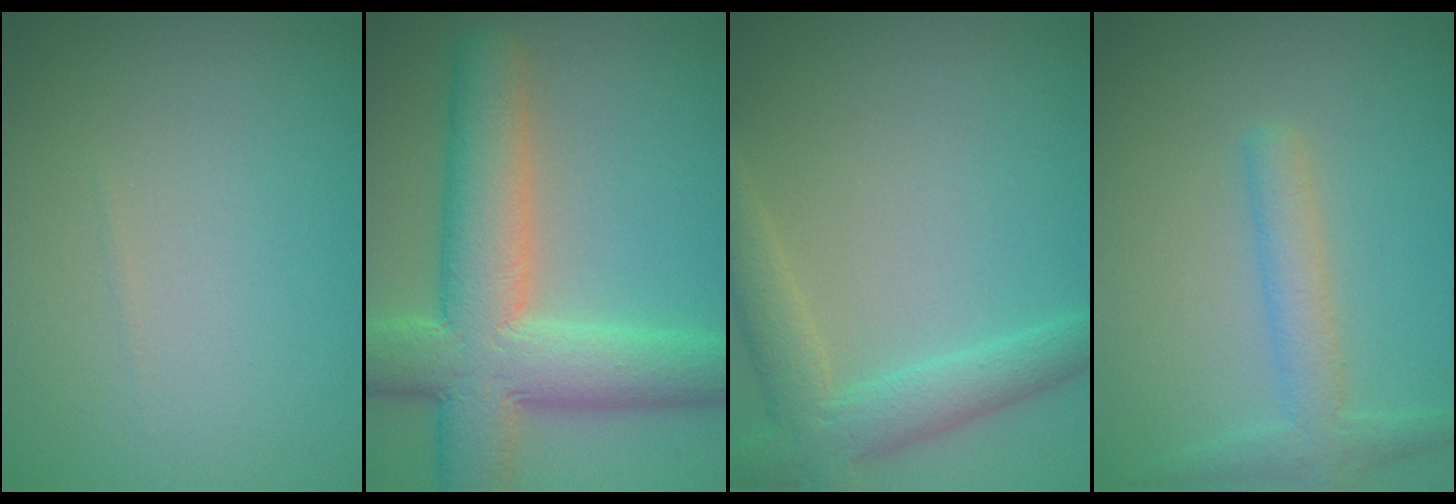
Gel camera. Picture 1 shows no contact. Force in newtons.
{"total": 10.0, "press": 10.0, "slide": 0.5}
{"total": 4.7, "press": 4.7, "slide": 0.4}
{"total": 2.8, "press": 2.8, "slide": 0.1}